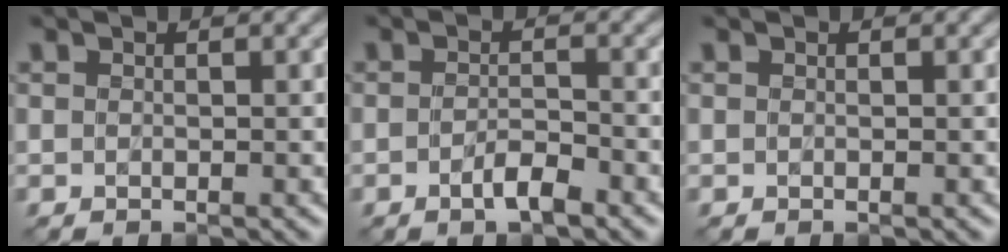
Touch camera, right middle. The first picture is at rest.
{"total": 2.1, "force": [-1.5, 0.6, 1.3], "torque": [-0.025, 0.002, -0.029]}
{"total": 0.0}